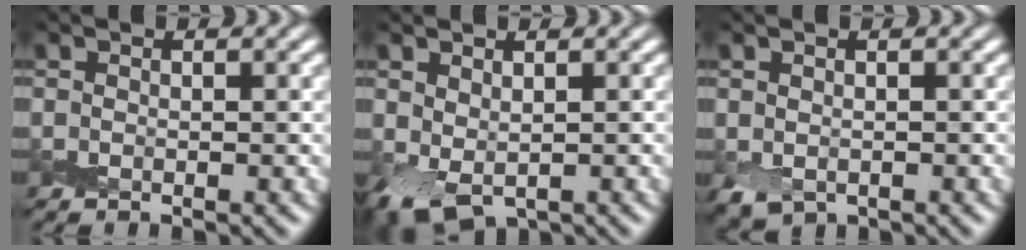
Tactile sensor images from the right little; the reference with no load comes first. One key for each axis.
{"total": 2.4, "fx": 0.0, "fy": 1.7, "fz": 1.8, "tx": -0.037, "ty": -0.007, "tz": 0.005}
{"total": 1.3, "fx": -0.4, "fy": 1.0, "fz": 0.7, "tx": -0.020, "ty": -0.010, "tz": -0.004}